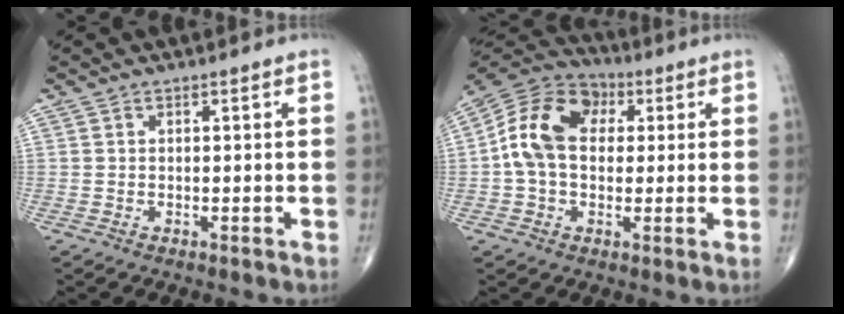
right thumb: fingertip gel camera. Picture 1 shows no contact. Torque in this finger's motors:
{"motor_torque": [0.19, 0.28, 0.21, -0.05, 0.12]}